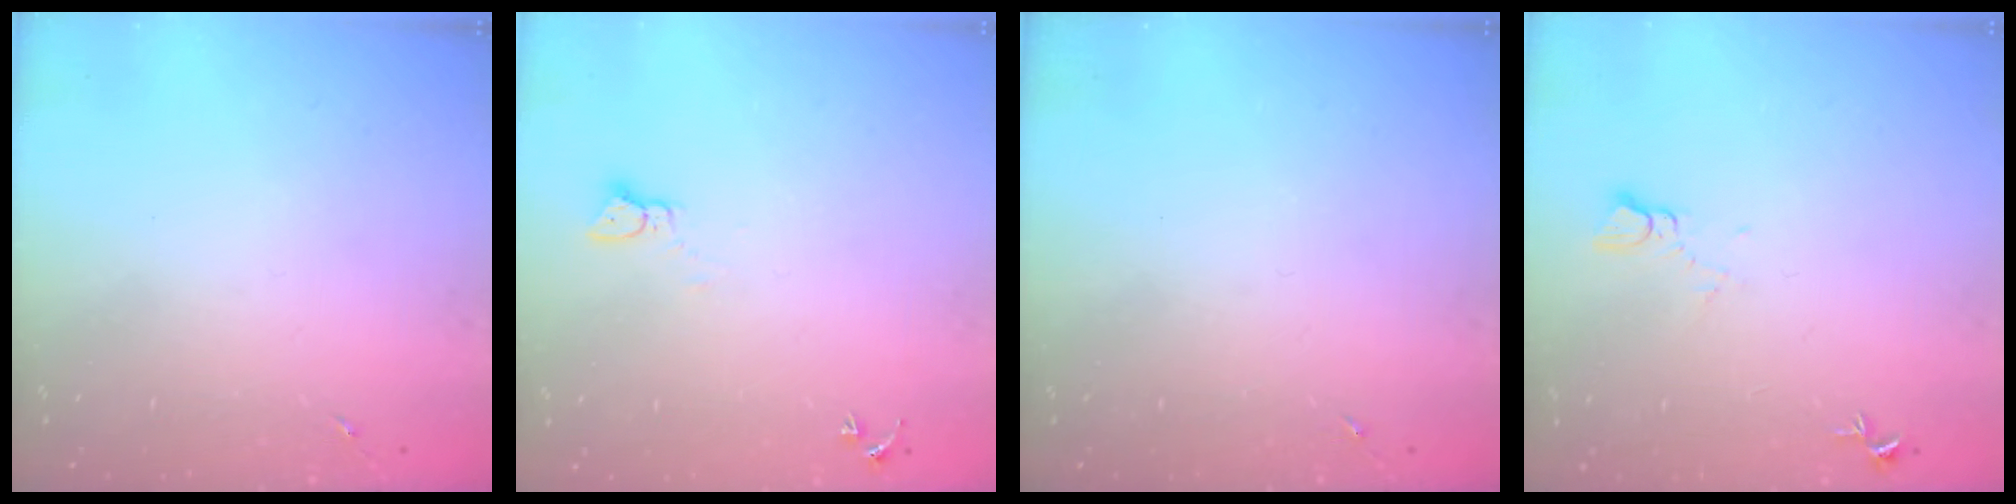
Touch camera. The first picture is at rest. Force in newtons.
{"total": 2.3, "press": 2.3, "slide": 0.3}
{"total": 0.0}
{"total": 3.3, "press": 3.3, "slide": 0.3}